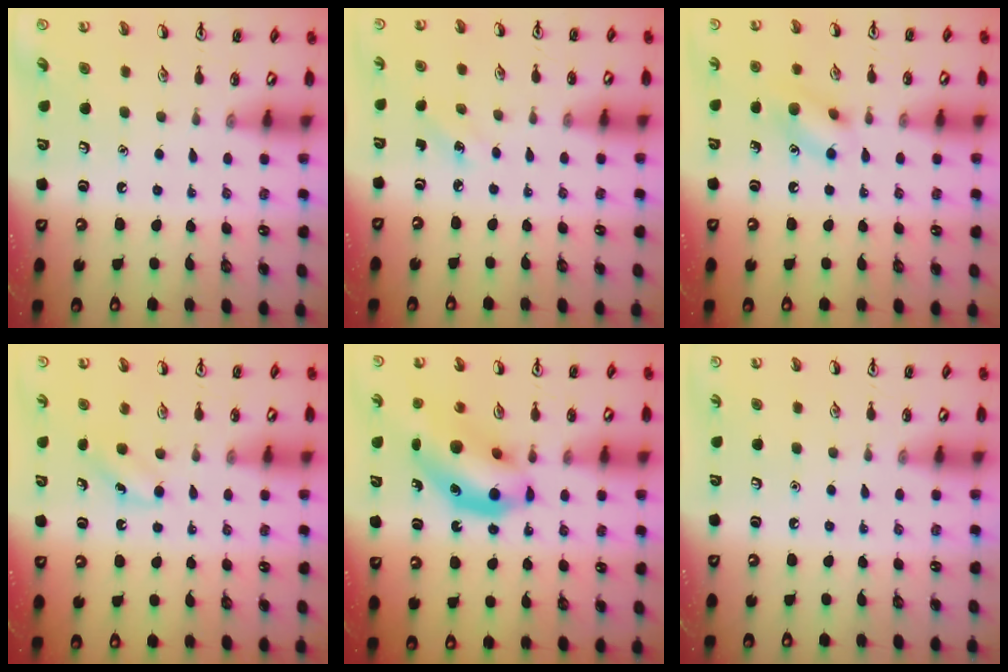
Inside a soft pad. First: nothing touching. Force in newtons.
{"total": 2.5, "press": 2.3, "slide": 0.9}
{"total": 9.8, "press": 9.7, "slide": 1.4}
{"total": 3.9, "press": 3.6, "slide": 1.5}
{"total": 12.1, "press": 11.6, "slide": 3.5}
{"total": 0.0}